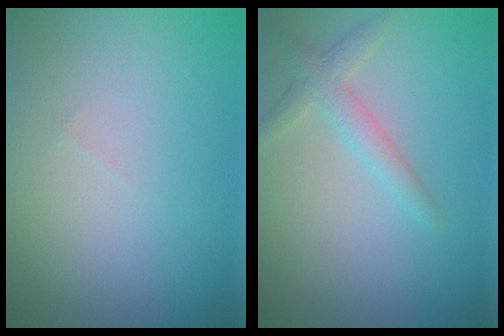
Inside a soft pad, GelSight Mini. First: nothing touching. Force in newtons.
{"total": 2.3, "press": 2.3, "slide": 0.1}